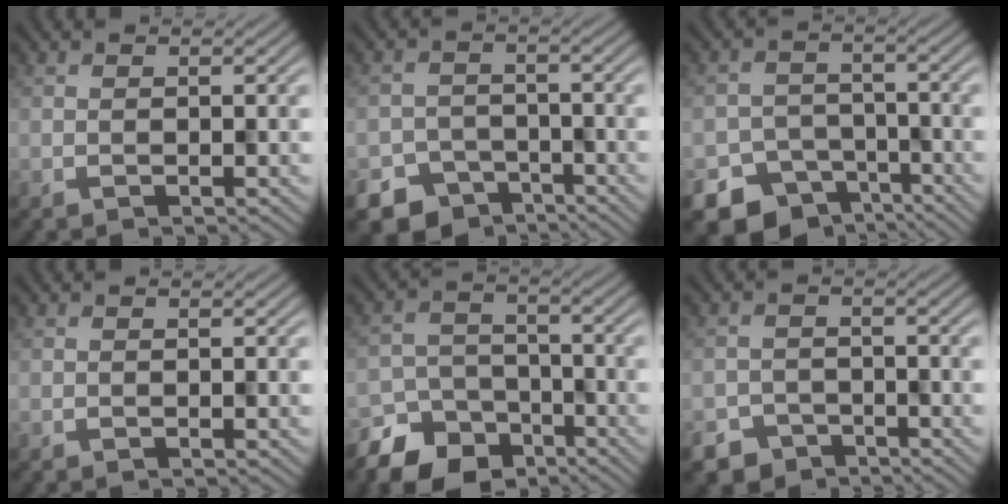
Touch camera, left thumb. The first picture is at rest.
{"total": 8.0, "force": [-6.3, 4.8, 1.1], "torque": [-0.007, -0.017, -0.082]}
{"total": 10.1, "force": [-7.5, 6.5, 2.0], "torque": [-0.029, -0.019, -0.093]}
{"total": 0.0}
{"total": 10.6, "force": [-8.1, 6.3, 2.9], "torque": [-0.057, -0.018, -0.118]}
{"total": 4.5, "force": [-3.7, 2.5, 0.2], "torque": [0.002, -0.004, -0.057]}